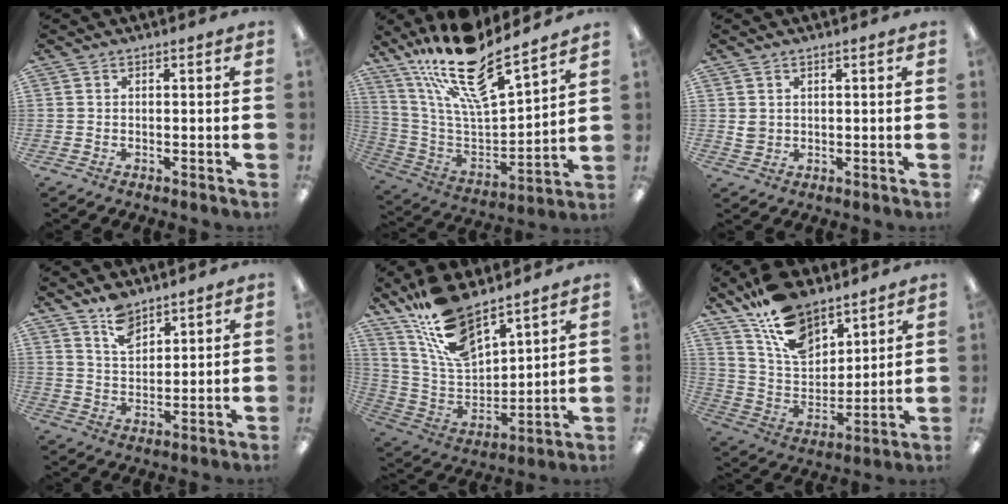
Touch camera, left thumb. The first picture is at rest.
{"total": 20.3, "force": [16.0, 5.5, 11.3], "torque": [-0.208, -0.113, 0.275]}
{"total": 2.4, "force": [1.1, 2.0, 0.7], "torque": [-0.008, -0.001, 0.019]}
{"total": 7.4, "force": [5.8, 3.6, 2.9], "torque": [-0.050, -0.030, 0.105]}
{"total": 16.2, "force": [12.9, 5.7, 8.1], "torque": [-0.184, -0.070, 0.236]}
{"total": 16.0, "force": [11.3, 8.1, 8.0], "torque": [-0.158, -0.053, 0.212]}